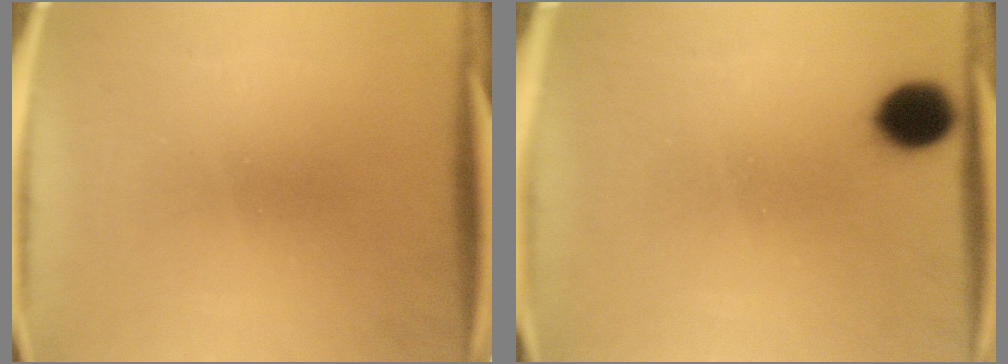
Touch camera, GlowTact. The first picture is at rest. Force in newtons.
{"total": 6.3}